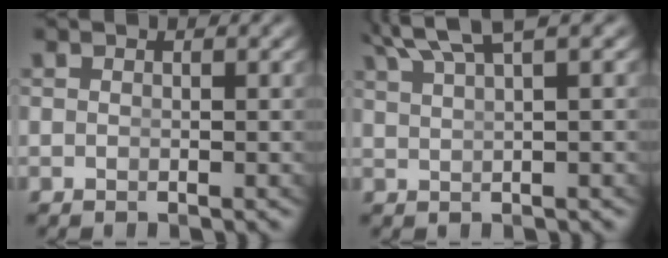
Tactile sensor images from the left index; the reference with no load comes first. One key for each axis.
{"total": 3.6, "fx": 2.8, "fy": 0.1, "fz": 2.3, "tx": -0.034, "ty": 0.007, "tz": 0.054}